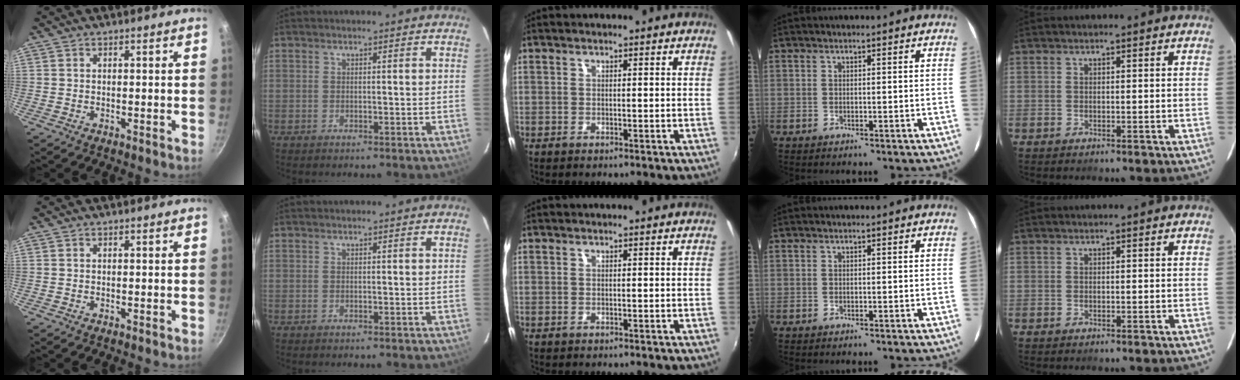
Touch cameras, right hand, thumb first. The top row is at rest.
{}